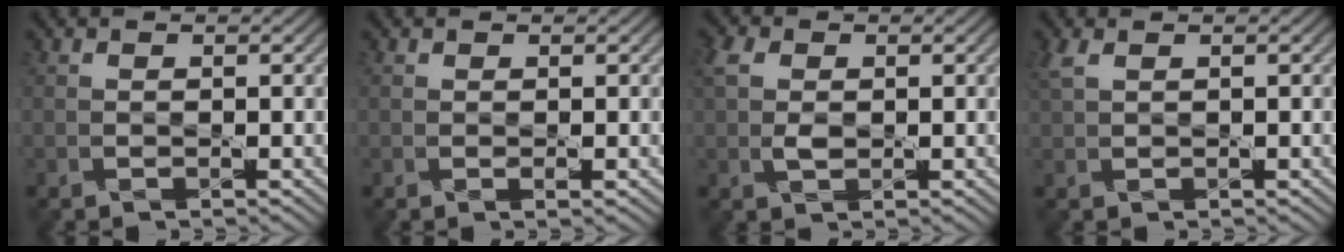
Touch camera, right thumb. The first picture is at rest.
{"total": 0.5, "force": [0.1, 0.1, 0.5], "torque": [-0.009, 0.000, 0.002]}
{"total": 3.2, "force": [0.6, 2.1, 2.2], "torque": [-0.059, 0.006, 0.008]}
{"total": 2.2, "force": [1.2, 0.9, 1.6], "torque": [-0.049, 0.009, 0.024]}